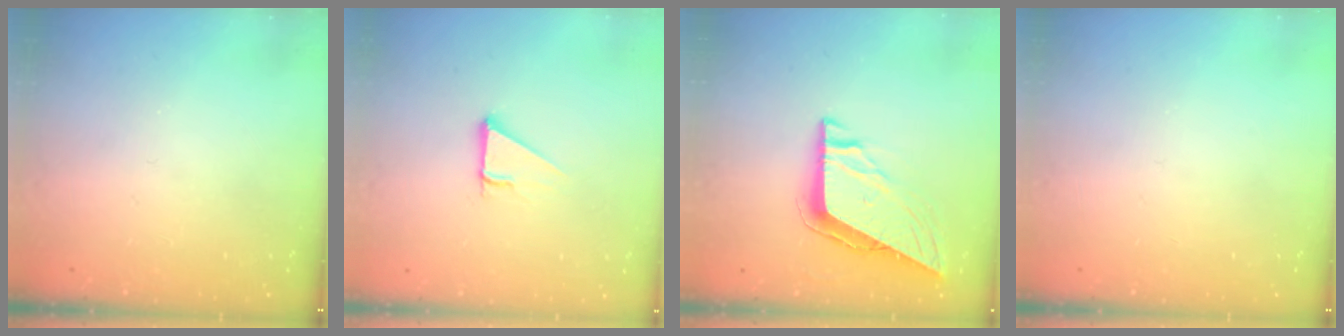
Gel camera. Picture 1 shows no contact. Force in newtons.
{"total": 2.7, "press": 2.7, "slide": 0.0}
{"total": 8.3, "press": 8.2, "slide": 1.5}
{"total": 0.0}